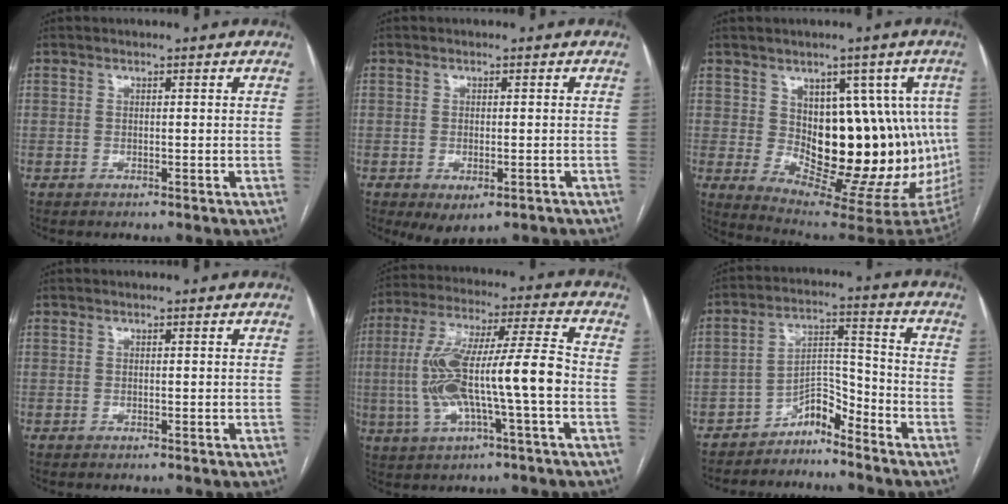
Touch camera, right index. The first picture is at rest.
{"total": 4.7, "force": [-2.8, 2.0, 3.2], "torque": [-0.040, -0.008, -0.034]}
{"total": 17.7, "force": [0.8, 8.3, 15.6], "torque": [-0.173, 0.013, 0.036]}
{"total": 0.0}
{"total": 15.2, "force": [-2.3, 1.4, 14.9], "torque": [-0.289, 0.025, -0.037]}
{"total": 5.4, "force": [-4.9, 1.6, 1.6], "torque": [-0.015, 0.028, -0.088]}